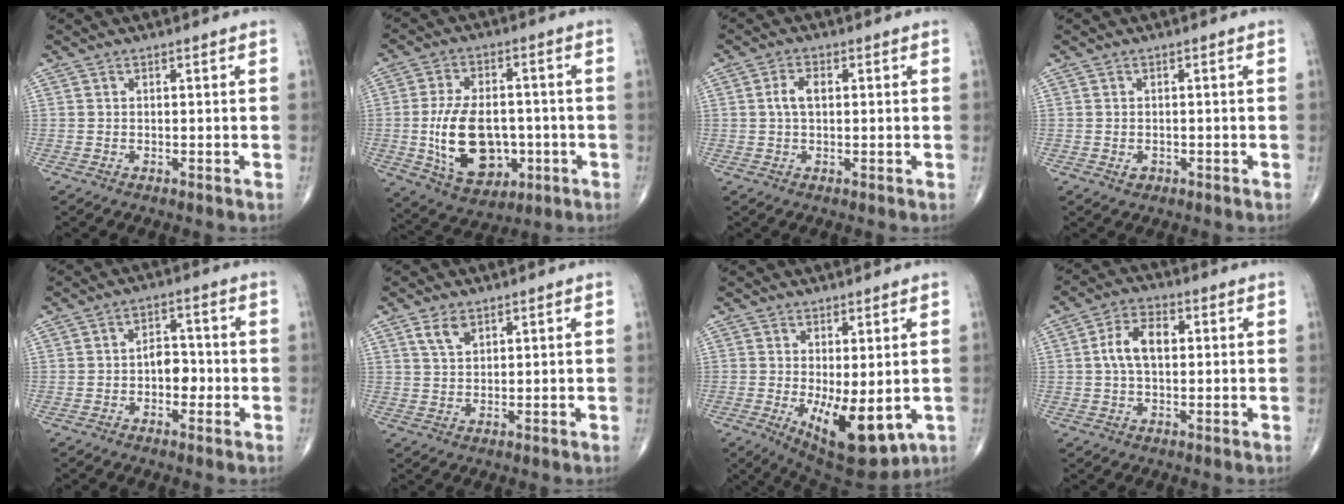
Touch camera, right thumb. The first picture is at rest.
{"total": 15.6, "force": [-2.6, 10.0, 11.7], "torque": [-0.182, 0.008, -0.027]}
{"total": 3.5, "force": [0.5, 1.9, 2.9], "torque": [-0.063, 0.009, 0.007]}
{"total": 1.4, "force": [-0.4, 1.1, 0.7], "torque": [-0.007, 0.003, -0.003]}
{"total": 5.0, "force": [-1.0, 3.2, 3.7], "torque": [-0.033, 0.019, -0.021]}
{"total": 3.7, "force": [2.2, 2.0, 2.3], "torque": [-0.037, -0.008, 0.046]}
{"total": 11.9, "force": [-2.2, 5.0, 10.5], "torque": [-0.145, -0.023, -0.012]}
{"total": 7.3, "force": [0.9, 4.2, 5.9], "torque": [-0.110, 0.016, 0.011]}